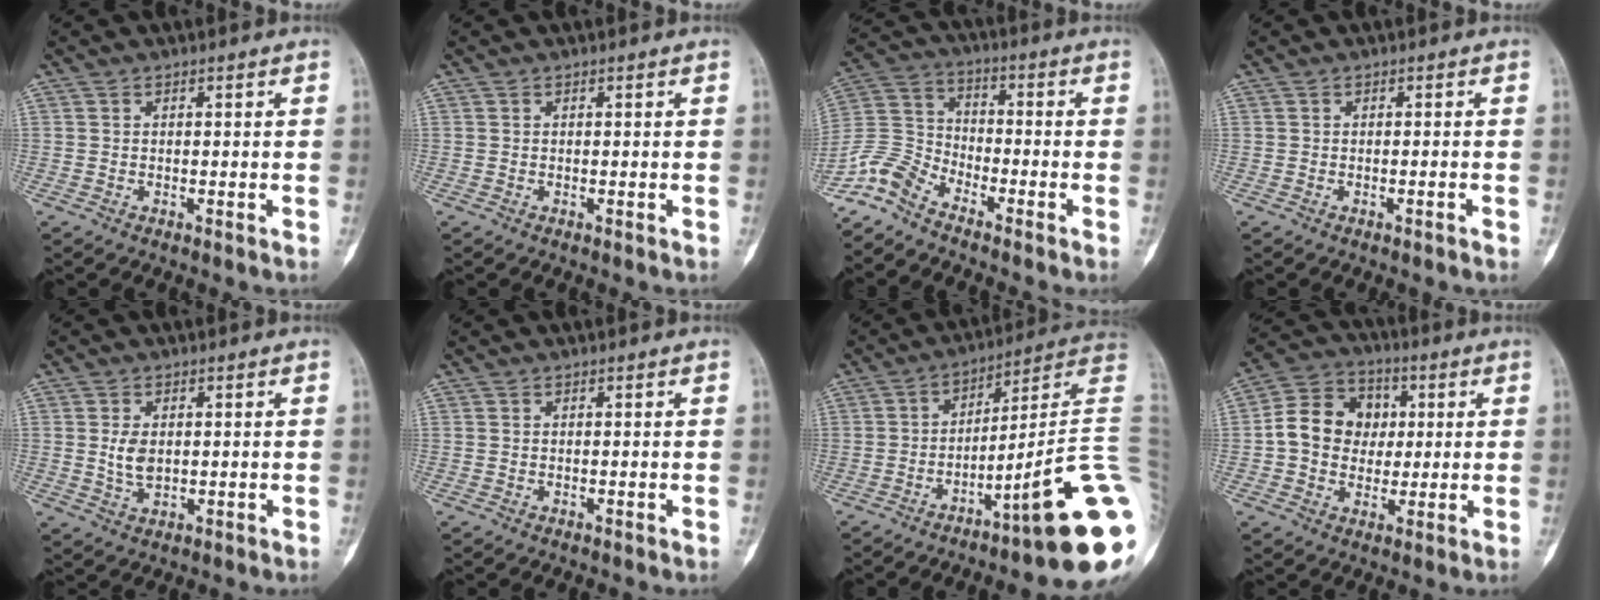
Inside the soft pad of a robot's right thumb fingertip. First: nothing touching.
{"total": 0.0}
{"total": 8.5, "force": [-7.3, 3.3, 2.9], "torque": [-0.068, 0.047, -0.161]}
{"total": 0.8, "force": [-0.5, 0.1, 0.6], "torque": [-0.016, 0.004, -0.004]}
{"total": 4.3, "force": [0.4, 2.7, 3.3], "torque": [-0.056, -0.008, 0.013]}
{"total": 0.0}
{"total": 21.0, "force": [-6.0, 1.7, 20.1], "torque": [-0.213, 0.051, -0.087]}
{"total": 12.3, "force": [0.9, 10.4, 6.6], "torque": [-0.083, 0.021, 0.006]}